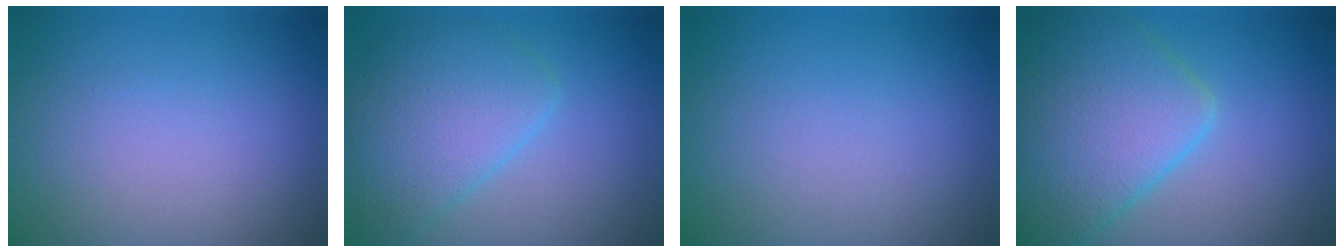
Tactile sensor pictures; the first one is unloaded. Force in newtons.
{"total": 5.3, "press": 5.3, "slide": 0.2}
{"total": 0.0}
{"total": 8.5, "press": 8.5, "slide": 0.3}